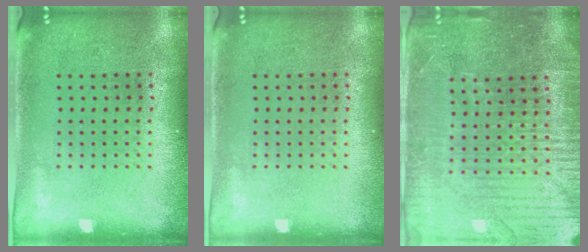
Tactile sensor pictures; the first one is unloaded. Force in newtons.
{"total": 0.0}
{"total": 4.8, "press": 4.5, "slide": 1.7}